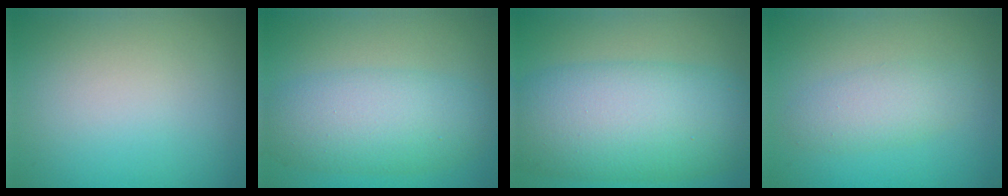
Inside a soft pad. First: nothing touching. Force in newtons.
{"total": 6.6, "press": 6.6, "slide": 0.2}
{"total": 11.6, "press": 11.6, "slide": 0.1}
{"total": 2.7, "press": 2.7, "slide": 0.0}